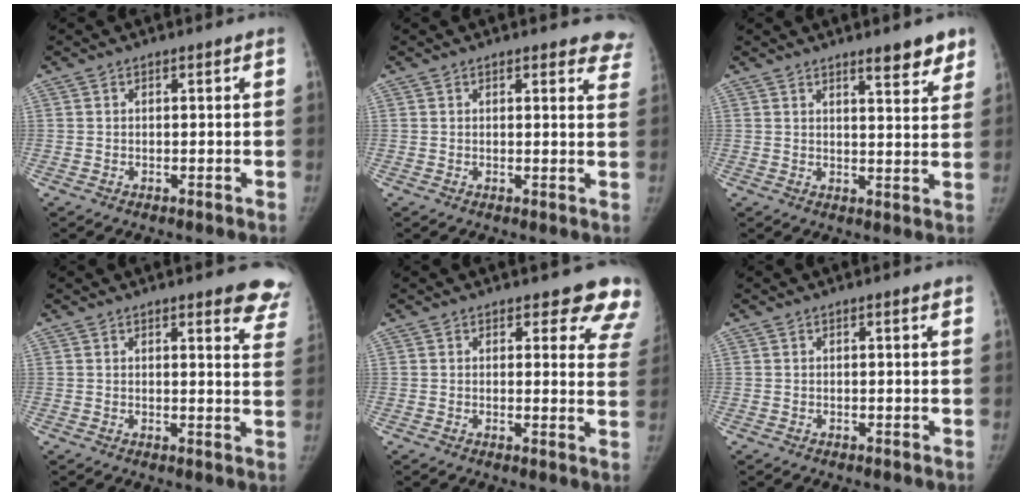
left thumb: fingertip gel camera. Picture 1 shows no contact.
{"total": 6.7, "force": [6.0, 2.3, 1.7], "torque": [0.029, -0.024, 0.041]}
{"total": 6.3, "force": [4.7, 1.6, 3.9], "torque": [-0.030, -0.031, 0.061]}
{"total": 10.0, "force": [8.0, 2.7, 5.4], "torque": [-0.019, -0.037, 0.068]}
{"total": 10.2, "force": [9.2, 3.8, 2.0], "torque": [0.038, -0.056, 0.067]}
{"total": 0.9, "force": [0.6, 0.1, 0.7], "torque": [-0.008, 0.000, 0.006]}